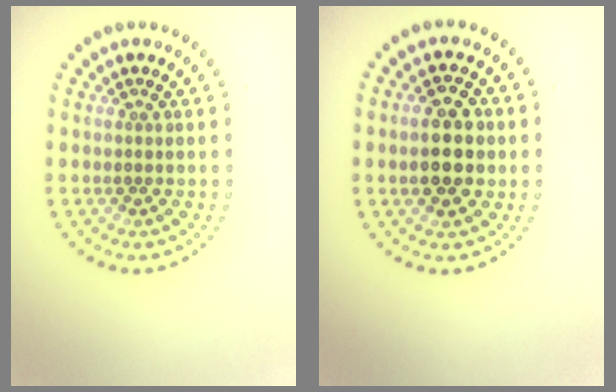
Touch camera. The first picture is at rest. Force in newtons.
{"total": 4.4, "press": 4.4, "slide": 0.3}